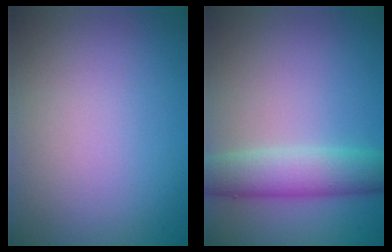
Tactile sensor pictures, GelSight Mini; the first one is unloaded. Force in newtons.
{"total": 5.2, "press": 5.2, "slide": 0.5}